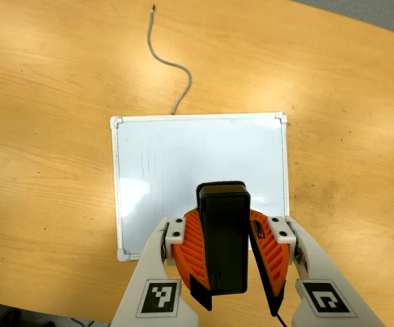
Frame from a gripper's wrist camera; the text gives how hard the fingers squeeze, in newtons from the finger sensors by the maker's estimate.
{"total": 8.8, "left": 9.3, "right": 8.4}